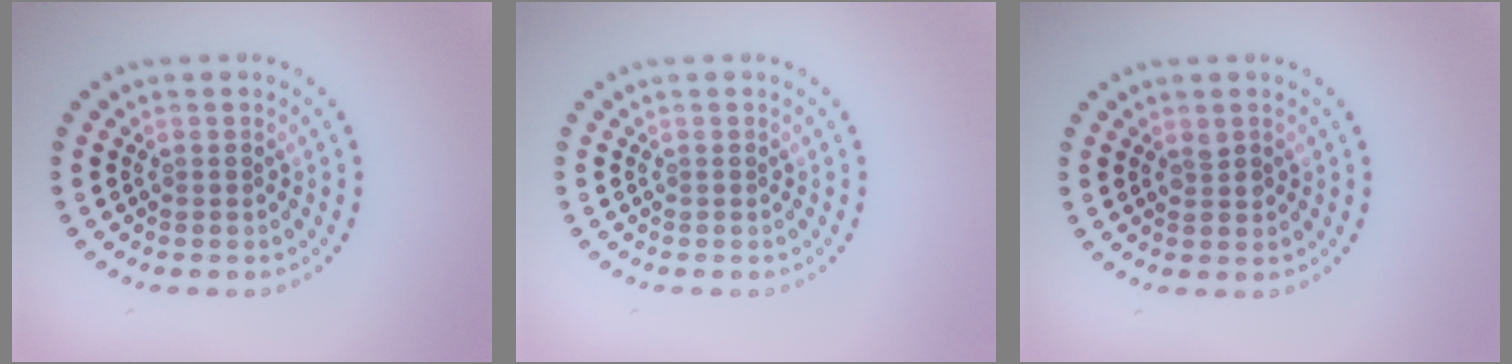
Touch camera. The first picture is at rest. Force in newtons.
{"total": 0.0}
{"total": 0.8, "press": 0.8, "slide": 0.2}